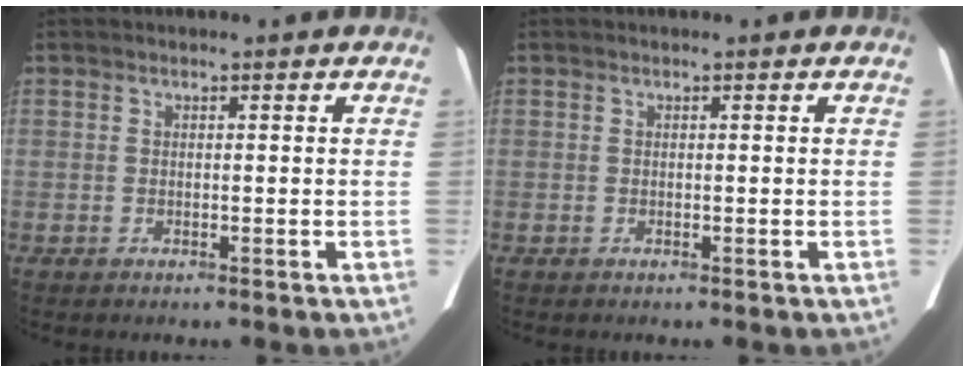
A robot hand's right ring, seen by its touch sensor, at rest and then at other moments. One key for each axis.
{"total": 0.0}